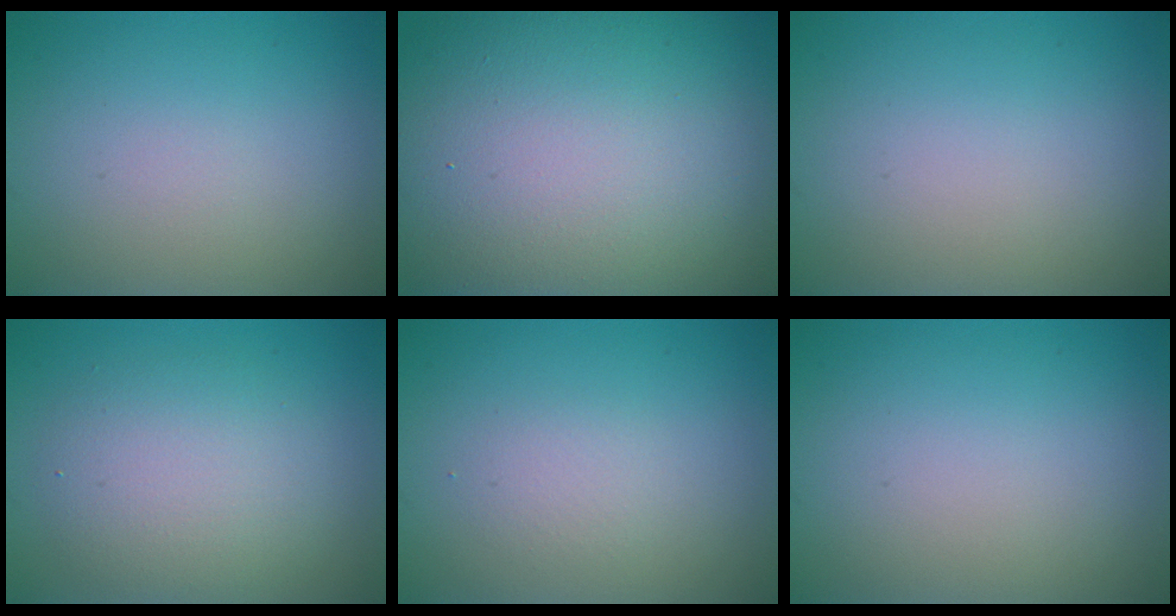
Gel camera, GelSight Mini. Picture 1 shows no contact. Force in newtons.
{"total": 19.4, "press": 19.4, "slide": 0.9}
{"total": 0.0}
{"total": 4.5, "press": 4.5, "slide": 0.5}
{"total": 1.3, "press": 1.3, "slide": 0.1}
{"total": 0.0}